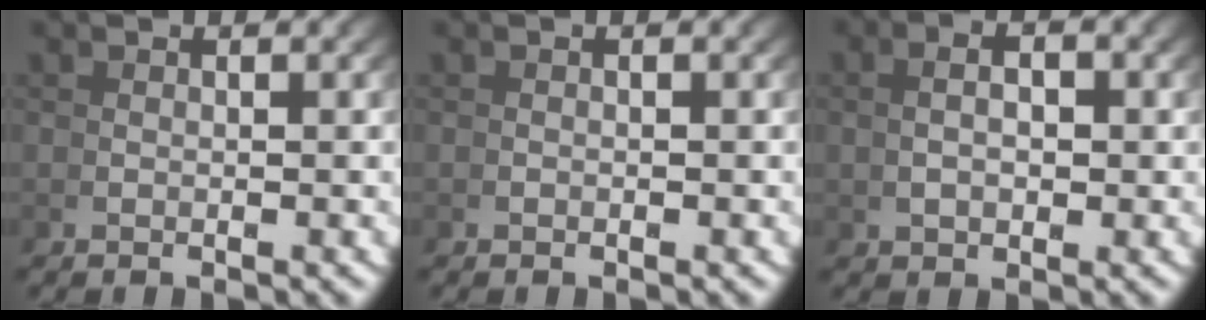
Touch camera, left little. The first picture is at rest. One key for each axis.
{"total": 0.5, "fx": -0.2, "fy": -0.4, "fz": -0.3, "tx": 0.006, "ty": 0.000, "tz": -0.004}
{"total": 2.4, "fx": 0.6, "fy": 1.0, "fz": 2.1, "tx": -0.023, "ty": 0.007, "tz": 0.013}